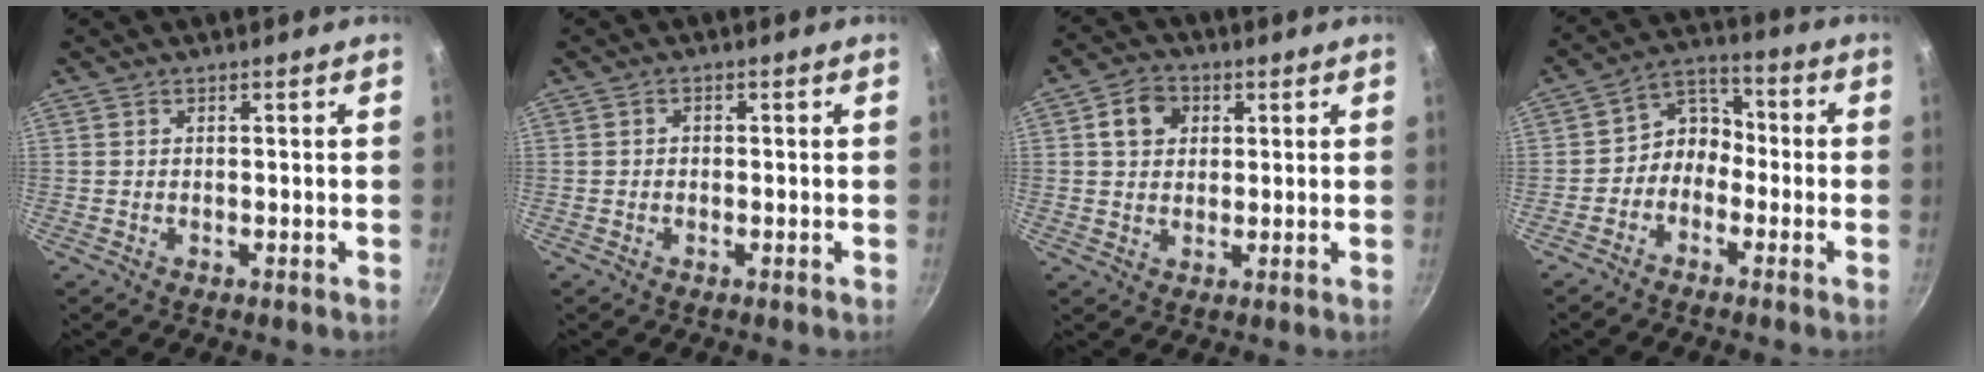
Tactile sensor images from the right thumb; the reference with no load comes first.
{"total": 1.0, "force": [-0.2, 0.9, 0.4], "torque": [-0.005, 0.004, -0.007]}
{"total": 6.4, "force": [1.9, 5.3, 3.2], "torque": [-0.032, 0.009, 0.024]}
{"total": 6.7, "force": [-2.3, 5.4, 3.1], "torque": [-0.019, 0.045, -0.062]}